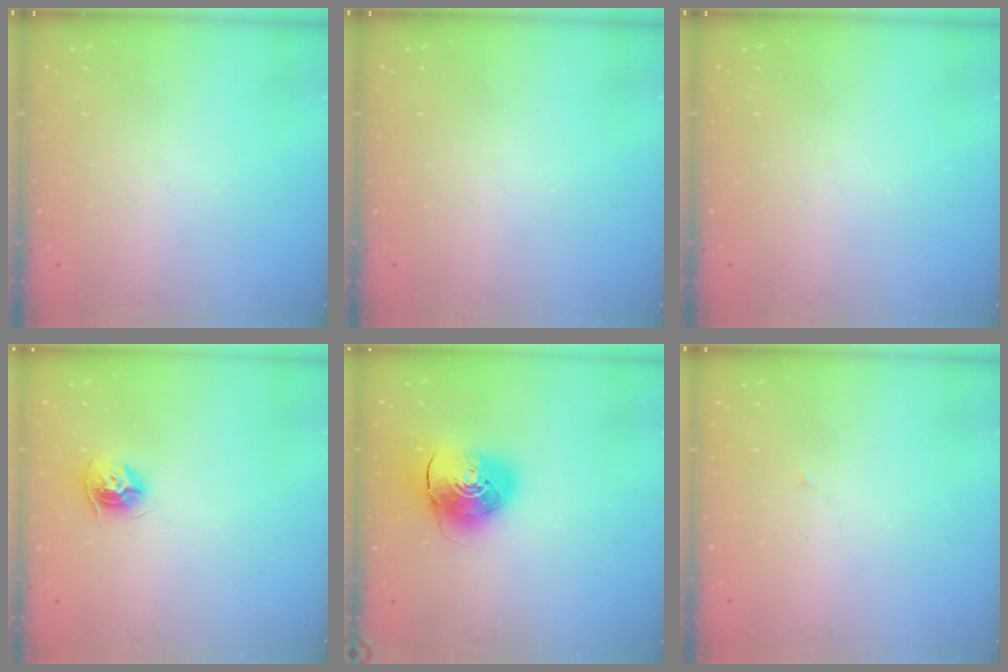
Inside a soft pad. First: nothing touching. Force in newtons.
{"total": 0.0}
{"total": 0.0}
{"total": 9.9, "press": 9.8, "slide": 0.9}
{"total": 10.5, "press": 10.4, "slide": 1.6}
{"total": 1.4, "press": 1.4, "slide": 0.0}